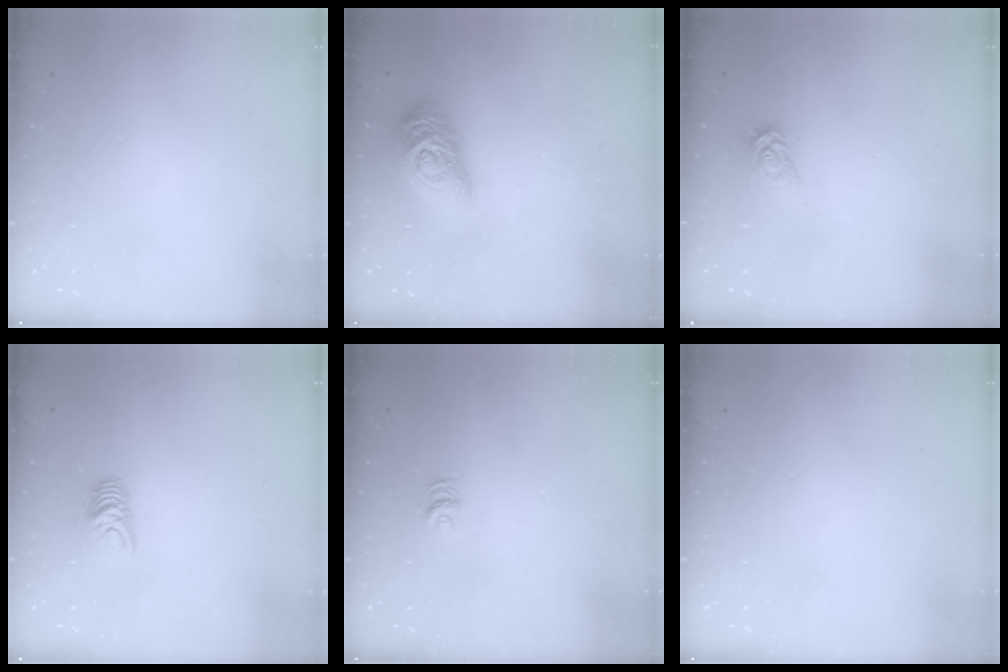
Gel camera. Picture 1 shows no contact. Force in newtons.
{"total": 15.1, "press": 15.0, "slide": 1.0}
{"total": 3.4, "press": 3.4, "slide": 0.4}
{"total": 6.2, "press": 6.2, "slide": 0.4}
{"total": 4.6, "press": 4.6, "slide": 0.4}
{"total": 0.0}